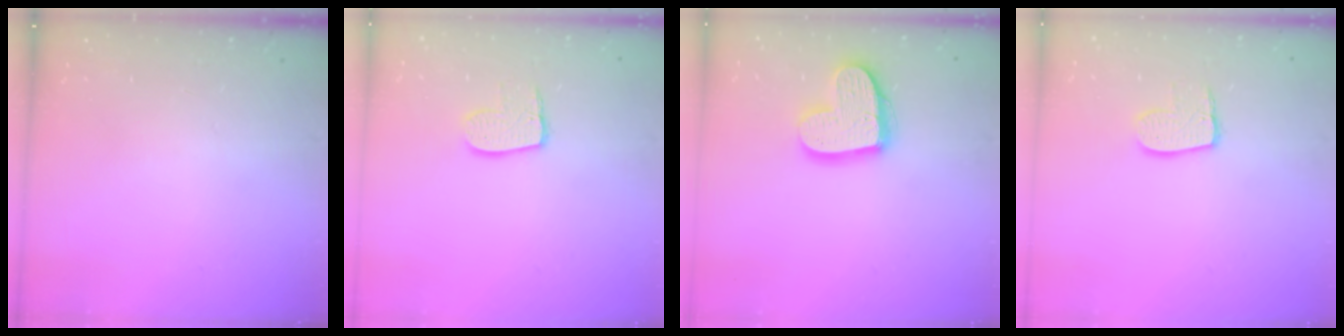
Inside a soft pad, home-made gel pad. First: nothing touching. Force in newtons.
{"total": 8.7, "press": 8.6, "slide": 0.7}
{"total": 16.6, "press": 16.6, "slide": 1.4}
{"total": 8.7, "press": 8.6, "slide": 0.7}